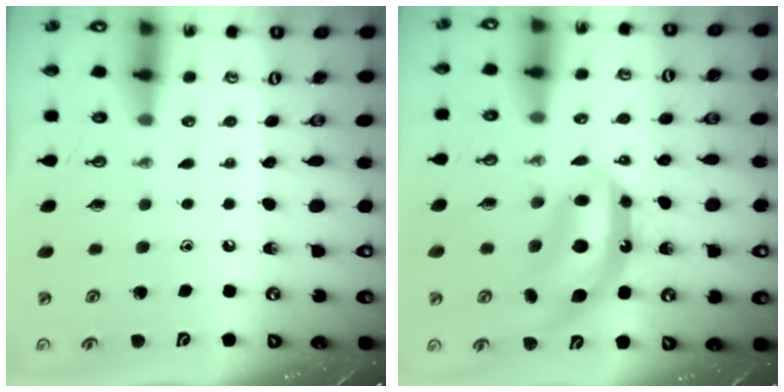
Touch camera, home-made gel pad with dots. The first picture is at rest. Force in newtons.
{"total": 11.2, "press": 11.2, "slide": 1.3}